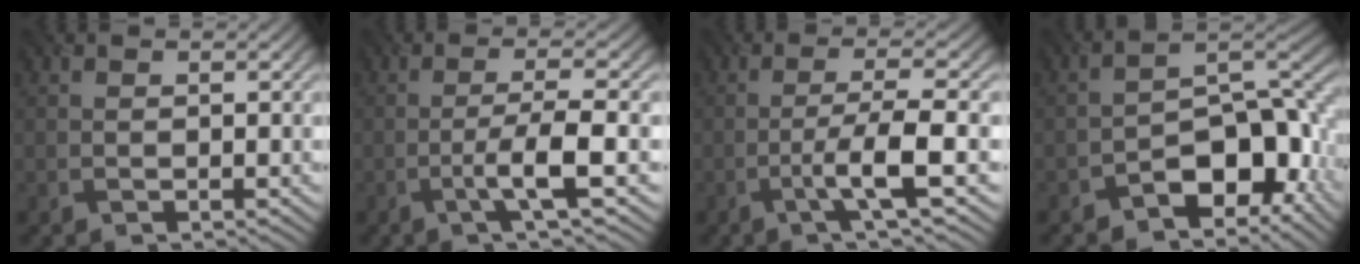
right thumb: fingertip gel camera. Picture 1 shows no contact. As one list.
[{"total": 4.7, "force": [-1.9, 0.1, 4.2], "torque": [-0.072, 0.013, -0.051]}, {"total": 5.5, "force": [-2.3, 0.3, 5.0], "torque": [-0.085, 0.014, -0.059]}, {"total": 9.1, "force": [-5.5, 4.4, 5.8], "torque": [-0.070, 0.005, -0.108]}]